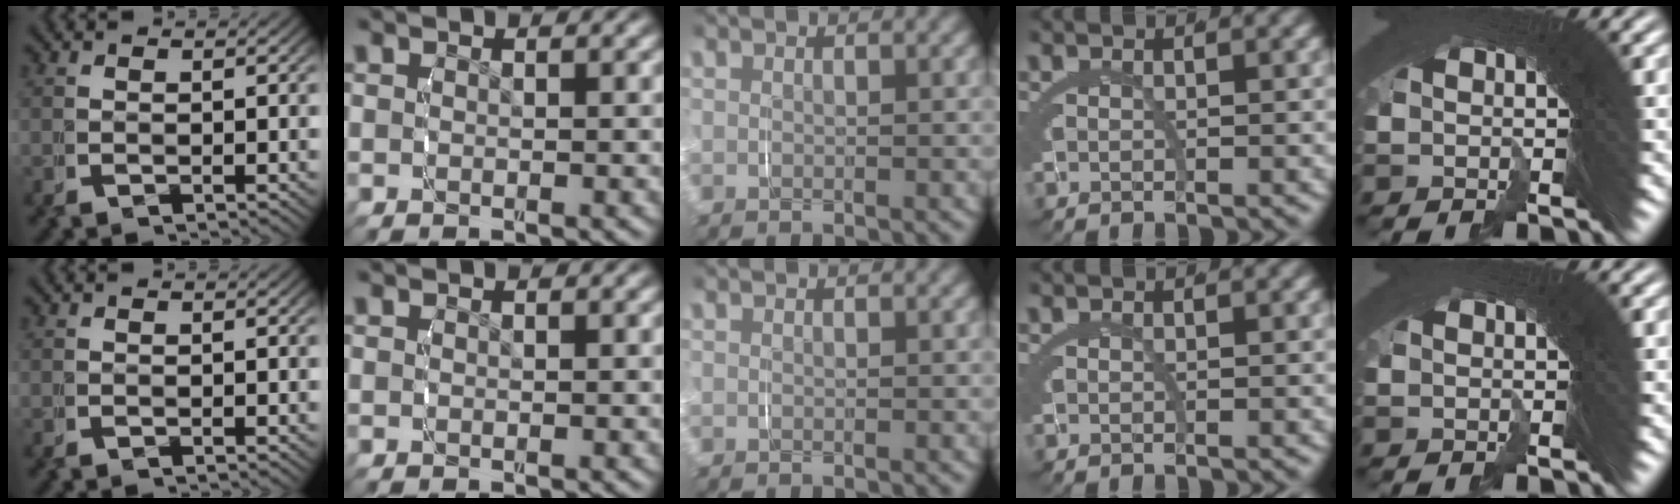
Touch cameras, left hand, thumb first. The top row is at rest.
{}